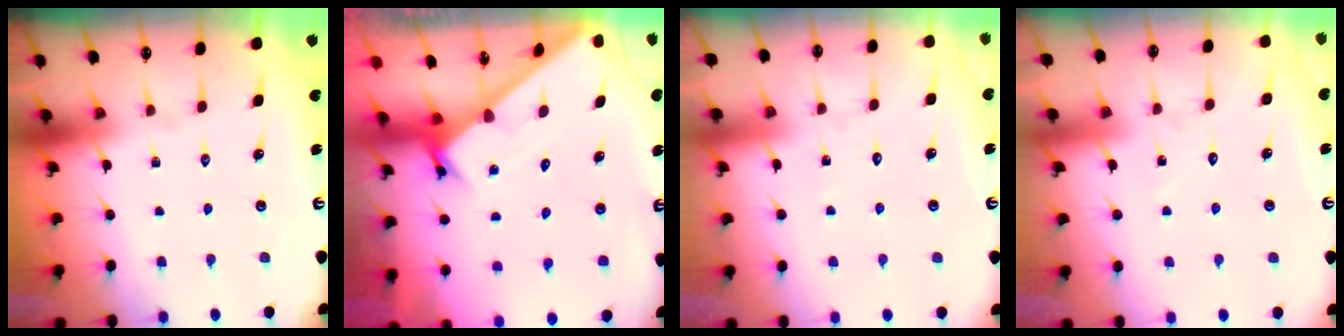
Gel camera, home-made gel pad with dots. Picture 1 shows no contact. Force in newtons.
{"total": 1.8, "press": 1.8, "slide": 0.1}
{"total": 2.8, "press": 2.8, "slide": 0.3}
{"total": 4.6, "press": 4.6, "slide": 0.3}